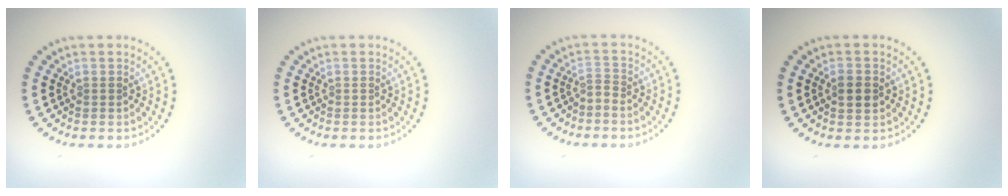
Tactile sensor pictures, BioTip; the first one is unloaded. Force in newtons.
{"total": 0.0}
{"total": 0.6, "press": 0.1, "slide": 0.6}
{"total": 1.7, "press": 1.7, "slide": 0.1}